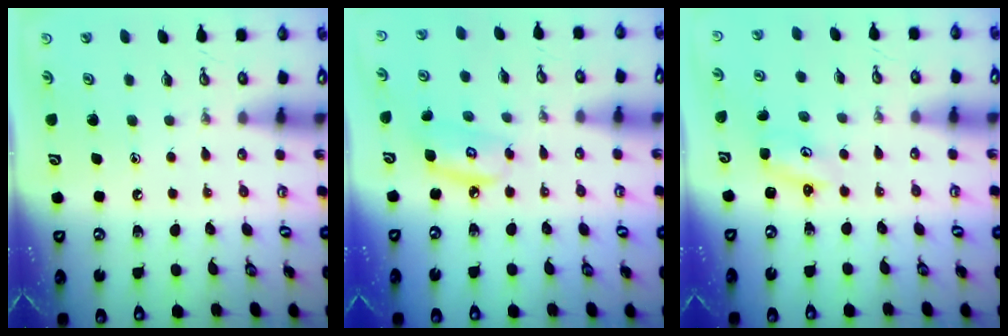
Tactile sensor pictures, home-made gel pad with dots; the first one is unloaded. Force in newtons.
{"total": 5.8, "press": 5.8, "slide": 0.4}
{"total": 2.2, "press": 2.1, "slide": 0.4}